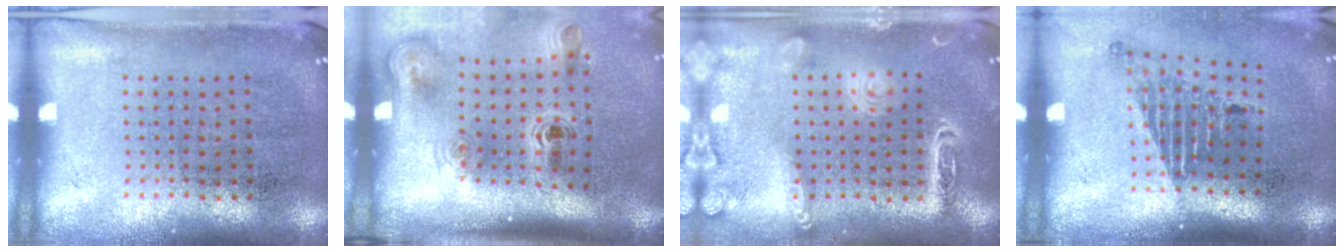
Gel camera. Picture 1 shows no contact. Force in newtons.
{"total": 2.3, "press": 1.5, "slide": 1.7}
{"total": 2.0, "press": 1.9, "slide": 0.1}
{"total": 1.7, "press": 1.1, "slide": 1.2}